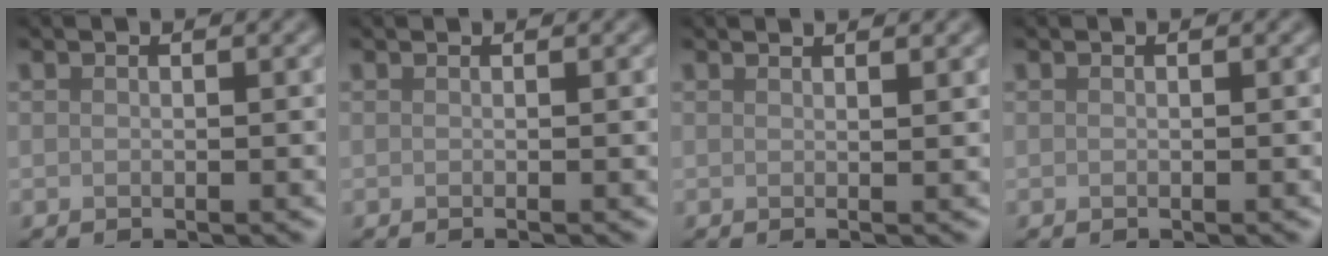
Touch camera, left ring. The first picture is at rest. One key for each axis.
{"total": 1.1, "fx": 0.2, "fy": 0.5, "fz": 0.9, "tx": -0.006, "ty": 0.000, "tz": -0.010}
{"total": 2.7, "fx": 1.7, "fy": 1.0, "fz": 1.9, "tx": -0.011, "ty": 0.009, "tz": -0.008}
{"total": 0.0}